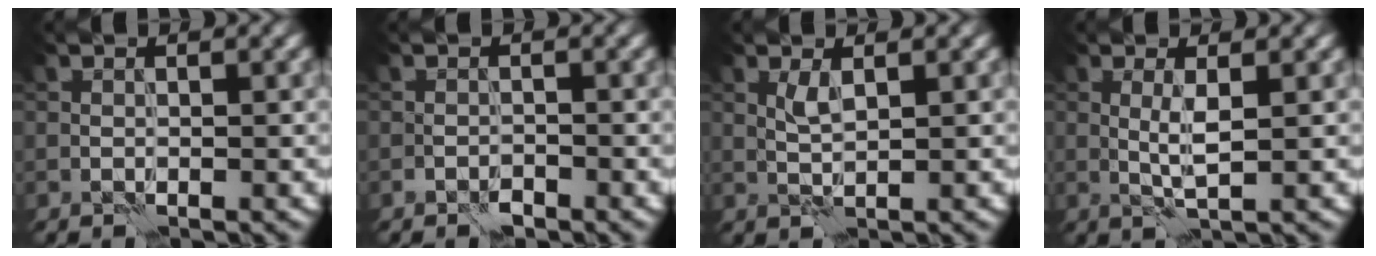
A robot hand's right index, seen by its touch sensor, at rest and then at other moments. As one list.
[{"total": 0.8, "force": [-0.7, 0.3, 0.2], "torque": [0.001, 0.003, -0.014]}, {"total": 1.5, "force": [0.7, 0.1, 1.3], "torque": [-0.031, 0.003, 0.015]}, {"total": 2.0, "force": [0.4, 0.0, 2.0], "torque": [-0.043, 0.003, 0.008]}]